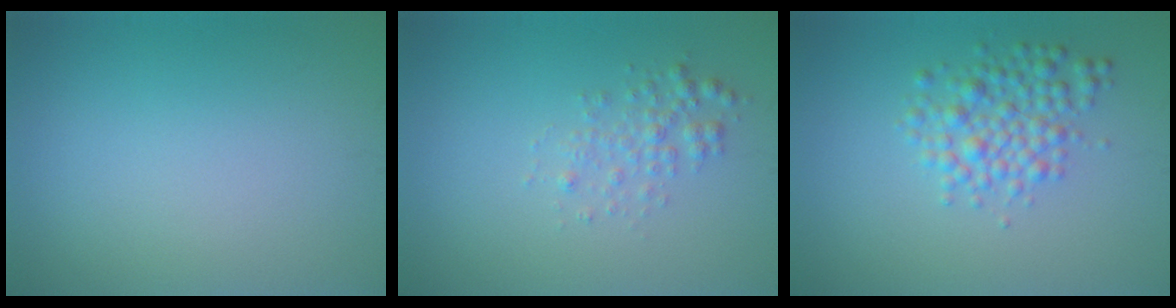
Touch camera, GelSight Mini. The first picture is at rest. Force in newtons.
{"total": 1.8, "press": 1.8, "slide": 0.0}
{"total": 3.6, "press": 3.6, "slide": 0.1}